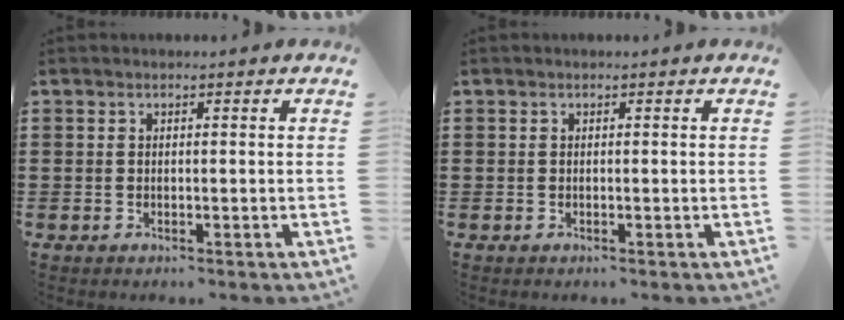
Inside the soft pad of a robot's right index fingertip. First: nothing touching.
{"total": 0.0}